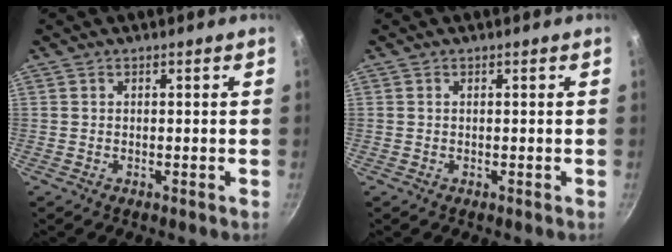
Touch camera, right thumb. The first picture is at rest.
{"total": 0.0}